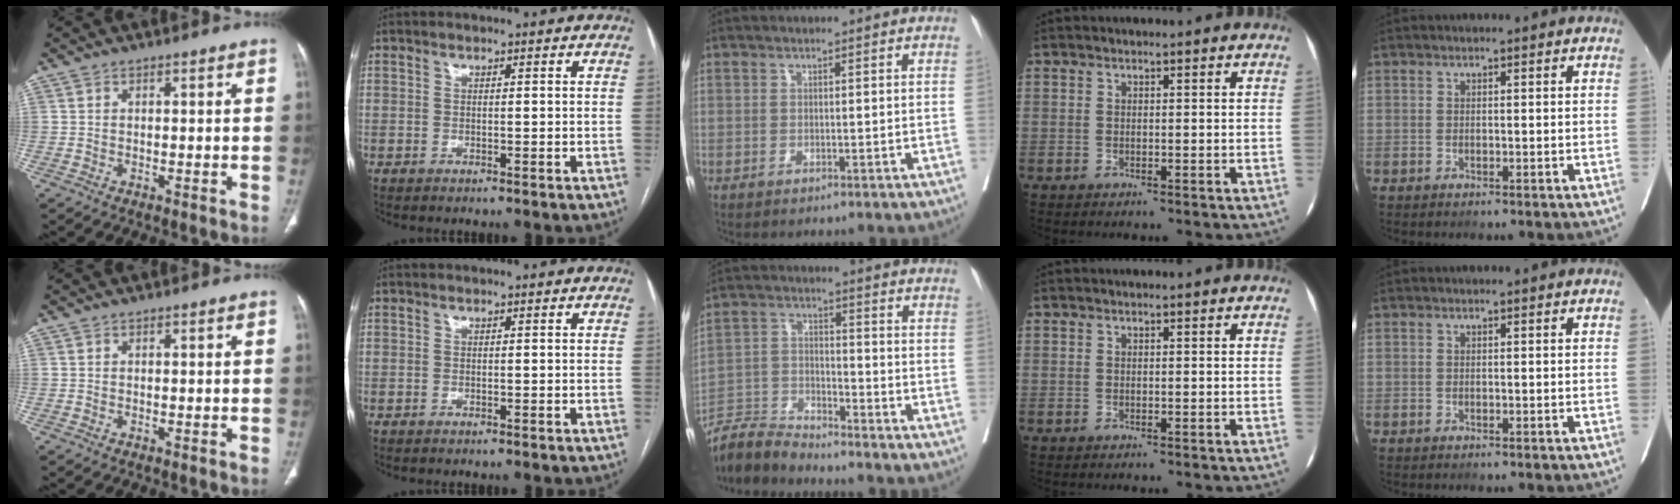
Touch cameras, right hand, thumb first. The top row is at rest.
{"middle": {"total": 6.9, "force": [-6.9, 0.0, 0.1], "torque": [-0.006, 0.000, -0.132]}}